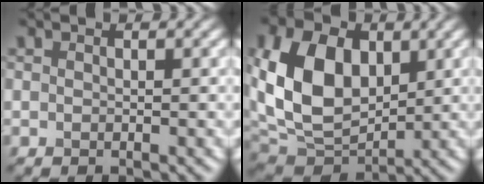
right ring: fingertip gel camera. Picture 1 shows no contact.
{"total": 11.2, "force": [2.0, 7.9, 7.7], "torque": [-0.173, 0.002, 0.033]}